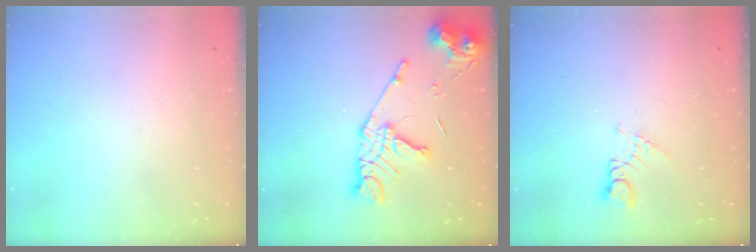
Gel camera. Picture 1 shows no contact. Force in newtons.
{"total": 16.1, "press": 16.1, "slide": 1.6}
{"total": 2.3, "press": 2.3, "slide": 0.3}